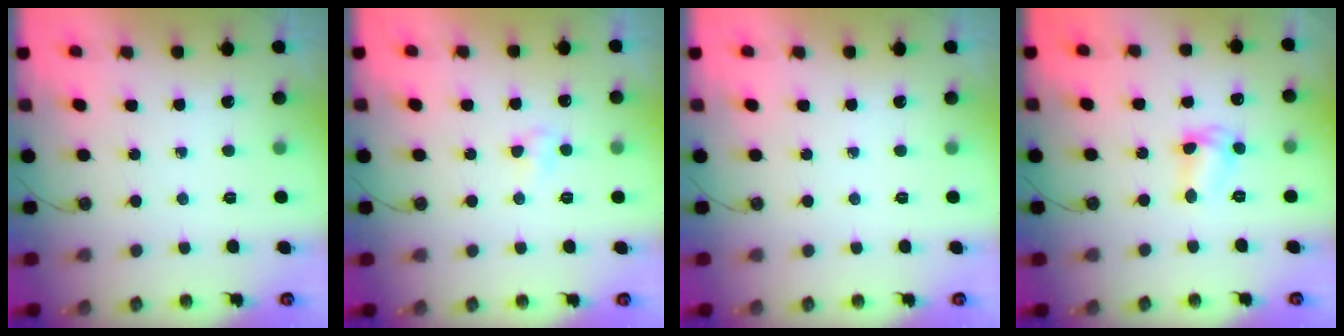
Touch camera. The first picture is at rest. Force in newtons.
{"total": 2.9, "press": 2.7, "slide": 0.9}
{"total": 0.0}
{"total": 5.8, "press": 5.8, "slide": 0.5}